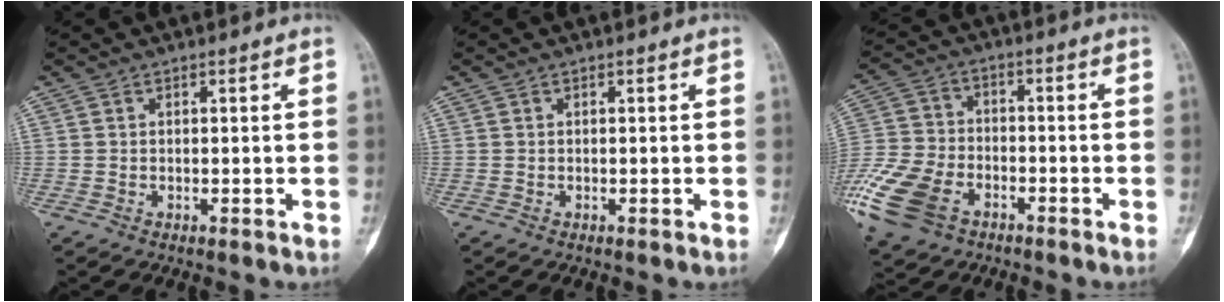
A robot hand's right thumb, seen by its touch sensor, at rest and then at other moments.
{"total": 0.0}
{"total": 16.4, "force": [-8.0, 10.4, 9.8], "torque": [-0.230, 0.010, -0.153]}